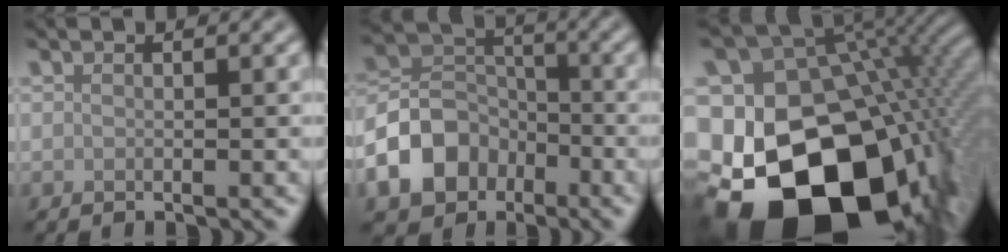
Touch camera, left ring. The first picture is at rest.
{"total": 7.6, "force": [-3.8, 5.6, 3.5], "torque": [-0.067, -0.002, -0.085]}
{"total": 22.7, "force": [-7.4, 16.6, 13.5], "torque": [-0.264, -0.035, -0.102]}